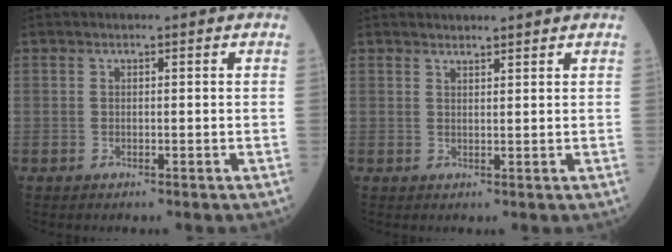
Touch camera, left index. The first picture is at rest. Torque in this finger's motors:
{"motor_torque": [-0.26, -0.09, 0.05, 0.01]}